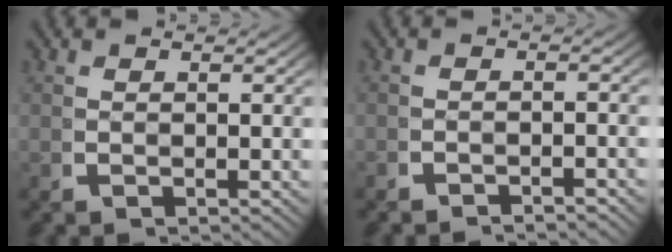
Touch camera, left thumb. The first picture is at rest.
{"total": 2.1, "force": [-2.1, 0.2, 0.2], "torque": [0.003, 0.000, -0.042]}